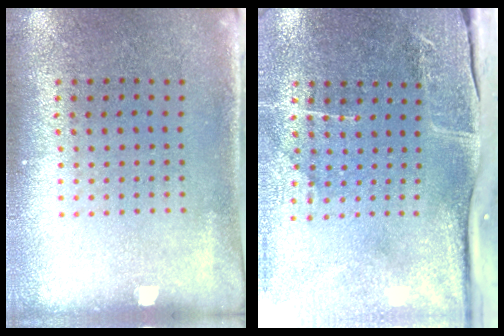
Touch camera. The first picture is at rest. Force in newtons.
{"total": 4.8, "press": 3.9, "slide": 2.8}